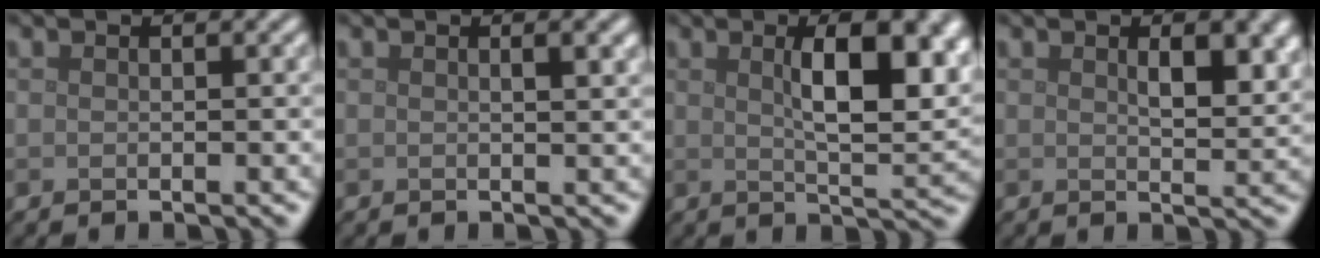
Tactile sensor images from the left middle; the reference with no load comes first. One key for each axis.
{"total": 1.6, "fx": 0.6, "fy": 0.4, "fz": 1.4, "tx": -0.014, "ty": 0.003, "tz": 0.007}
{"total": 8.4, "fx": 2.2, "fy": 2.9, "fz": 7.5, "tx": -0.107, "ty": 0.001, "tz": 0.039}
{"total": 3.7, "fx": 1.3, "fy": 1.5, "fz": 3.2, "tx": -0.049, "ty": -0.004, "tz": 0.026}